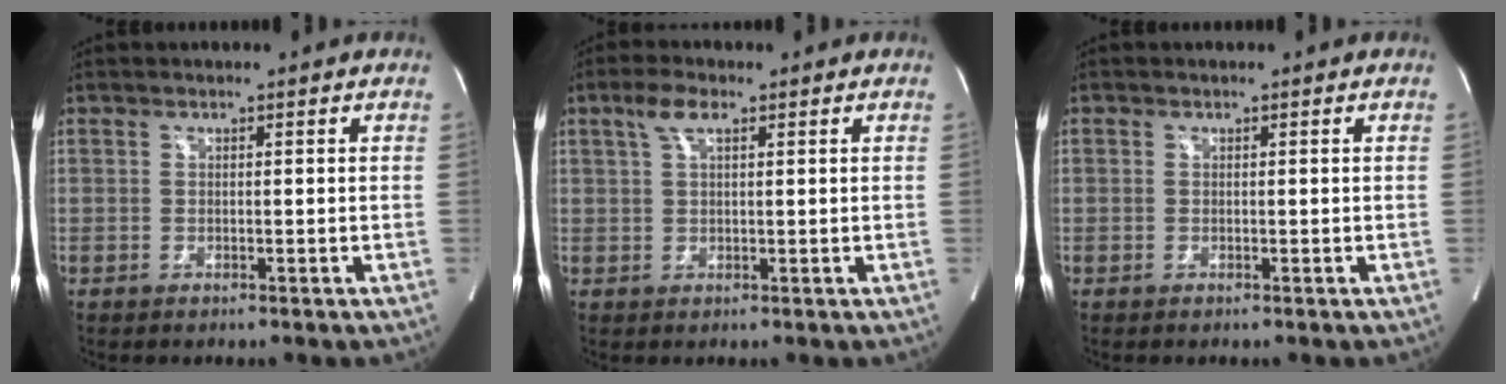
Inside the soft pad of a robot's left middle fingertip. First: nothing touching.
{"total": 3.4, "force": [1.8, 1.0, 2.7], "torque": [-0.063, 0.014, 0.040]}
{"total": 2.3, "force": [-1.0, -1.9, -0.9], "torque": [0.014, -0.012, -0.017]}